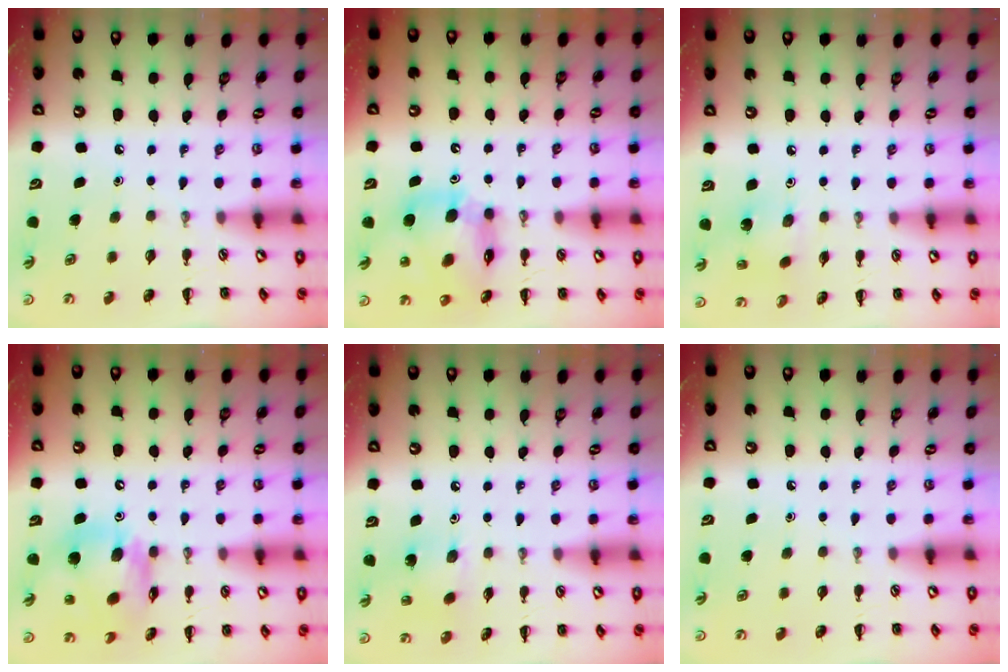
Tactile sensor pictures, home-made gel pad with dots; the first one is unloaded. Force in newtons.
{"total": 11.4, "press": 10.9, "slide": 3.3}
{"total": 1.4, "press": 1.3, "slide": 0.6}
{"total": 14.1, "press": 13.5, "slide": 4.0}
{"total": 4.0, "press": 3.8, "slide": 1.1}
{"total": 0.0}